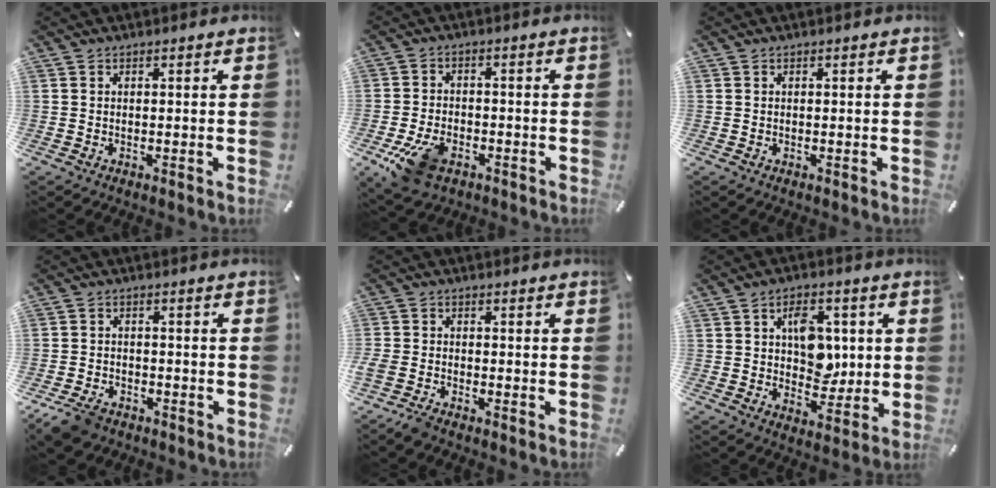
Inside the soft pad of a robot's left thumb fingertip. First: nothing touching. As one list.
[{"total": 9.8, "force": [-4.8, 6.0, 6.1], "torque": [-0.126, 0.010, -0.086]}, {"total": 0.0}, {"total": 5.4, "force": [-3.7, 3.3, 2.2], "torque": [-0.056, 0.015, -0.071]}, {"total": 3.4, "force": [-2.8, 1.5, 1.3], "torque": [-0.042, 0.010, -0.058]}, {"total": 9.6, "force": [1.7, 7.1, 6.2], "torque": [-0.073, 0.001, 0.026]}]